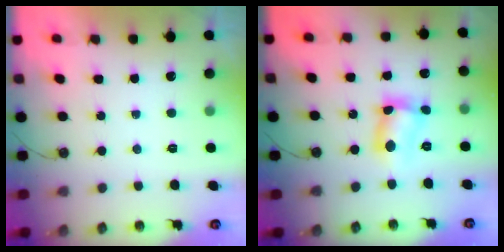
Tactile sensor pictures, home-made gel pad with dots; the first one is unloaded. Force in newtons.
{"total": 9.0, "press": 9.0, "slide": 0.5}